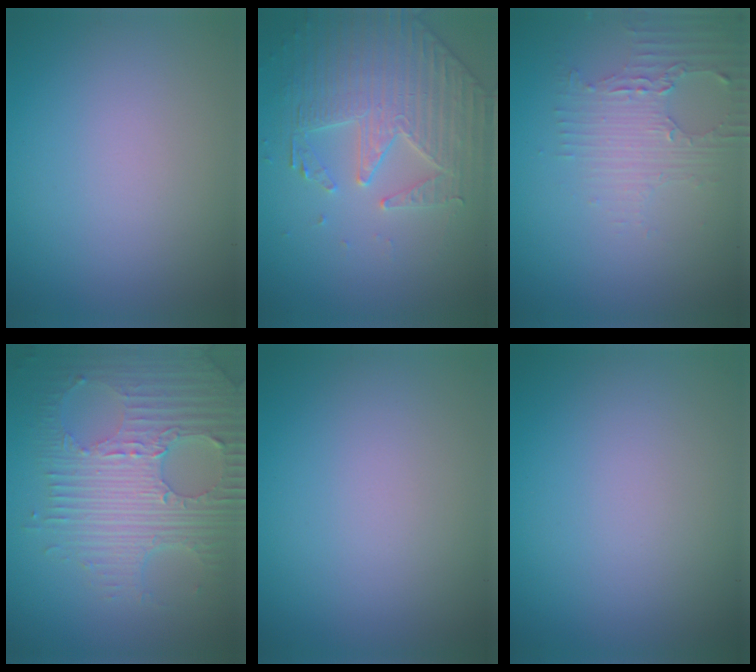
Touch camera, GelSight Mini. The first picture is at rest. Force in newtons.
{"total": 4.2, "press": 3.9, "slide": 1.6}
{"total": 3.3, "press": 2.6, "slide": 2.0}
{"total": 8.0, "press": 5.7, "slide": 5.6}
{"total": 0.0}
{"total": 0.0}